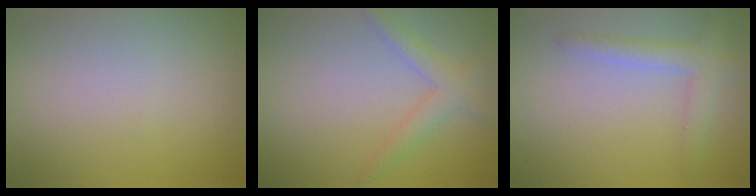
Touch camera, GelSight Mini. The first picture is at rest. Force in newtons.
{"total": 2.3, "press": 2.3, "slide": 0.1}
{"total": 2.5, "press": 2.5, "slide": 0.1}